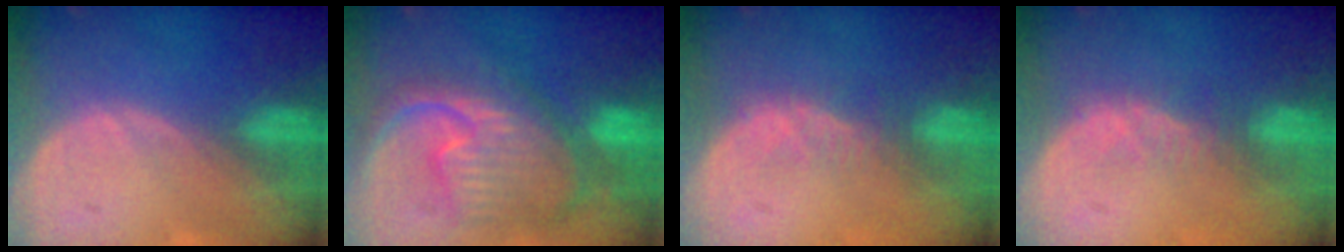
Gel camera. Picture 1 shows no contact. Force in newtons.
{"total": 12.2, "press": 10.5, "slide": 6.2}
{"total": 2.8, "press": 2.3, "slide": 1.7}
{"total": 2.8, "press": 2.3, "slide": 1.7}